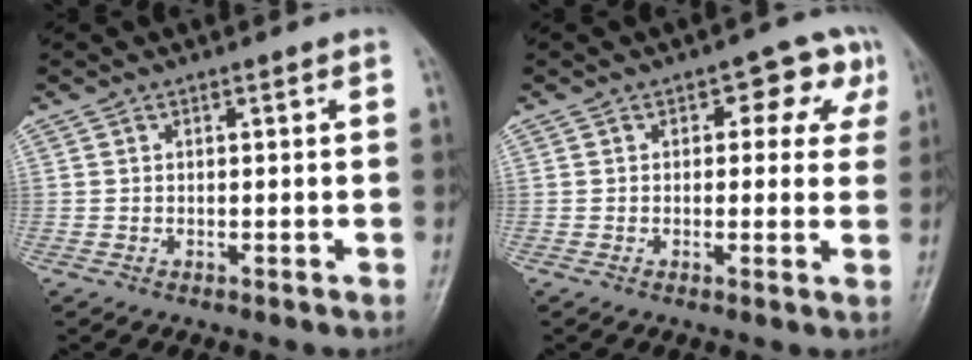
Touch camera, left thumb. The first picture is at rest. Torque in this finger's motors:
{"motor_torque": [0.11, 0.15, 0.12, 0.12, 0.06]}